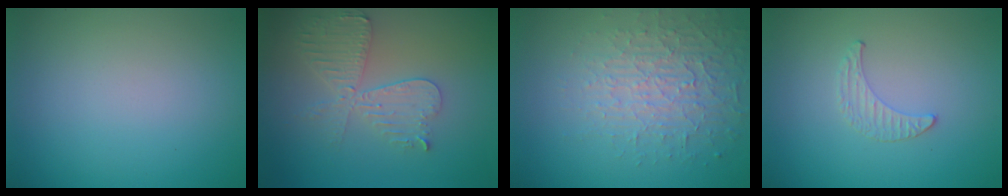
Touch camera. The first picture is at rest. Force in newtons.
{"total": 4.4, "press": 3.8, "slide": 2.1}
{"total": 3.7, "press": 3.4, "slide": 1.5}
{"total": 0.5, "press": 0.5, "slide": 0.2}